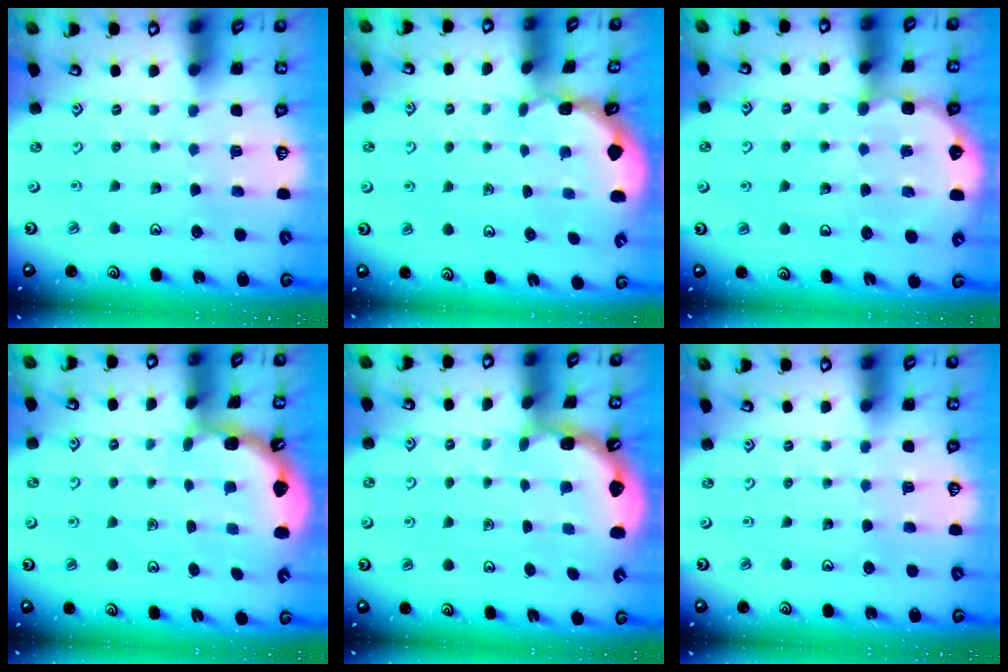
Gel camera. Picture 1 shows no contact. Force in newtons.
{"total": 0.8, "press": 0.8, "slide": 0.1}
{"total": 6.6, "press": 6.4, "slide": 1.5}
{"total": 2.1, "press": 2.1, "slide": 0.2}
{"total": 1.9, "press": 1.9, "slide": 0.3}
{"total": 0.0}